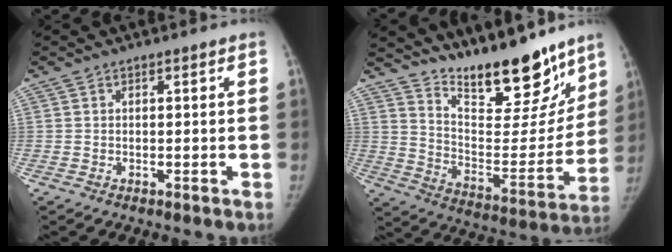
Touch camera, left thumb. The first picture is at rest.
{"total": 23.2, "force": [17.9, 7.6, 12.7], "torque": [-0.146, -0.110, 0.280]}